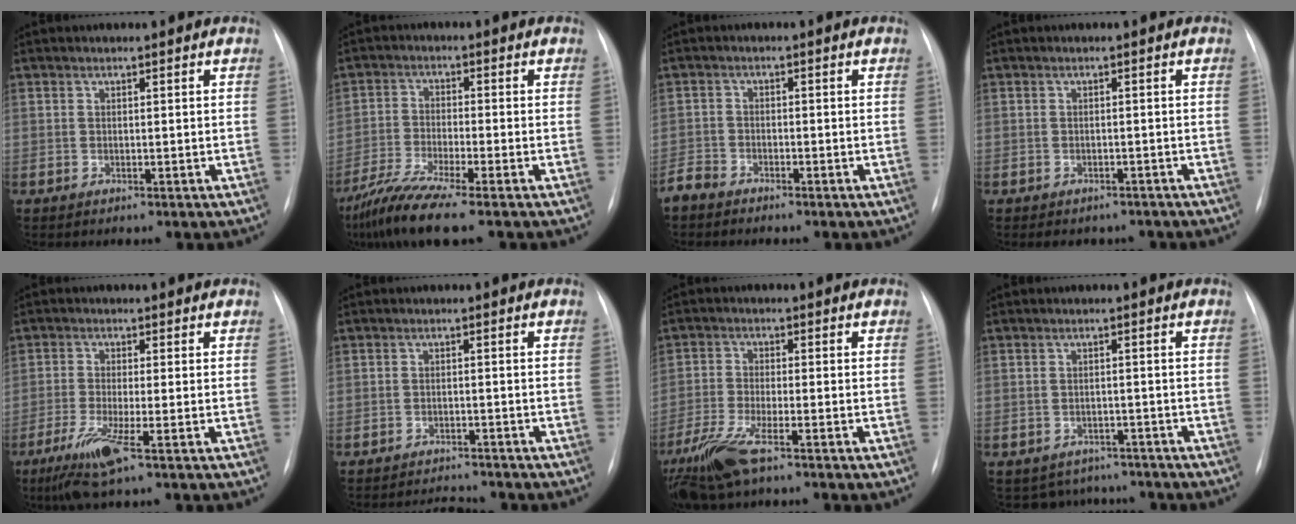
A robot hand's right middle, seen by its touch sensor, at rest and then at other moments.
{"total": 8.9, "force": [-6.8, -0.4, 5.8], "torque": [-0.112, -0.031, -0.125]}
{"total": 2.5, "force": [-2.3, 0.9, 0.2], "torque": [-0.004, -0.003, -0.045]}
{"total": 4.6, "force": [-3.9, 2.3, 0.7], "torque": [-0.003, 0.013, -0.043]}
{"total": 6.0, "force": [-3.2, -0.1, 5.1], "torque": [-0.109, -0.022, -0.063]}
{"total": 4.0, "force": [-4.0, 0.2, 0.1], "torque": [-0.003, -0.005, -0.062]}
{"total": 8.0, "force": [-5.3, 1.0, 5.9], "torque": [-0.132, -0.021, -0.104]}
{"total": 5.9, "force": [-5.2, 2.8, -0.3], "torque": [0.011, 0.019, -0.062]}